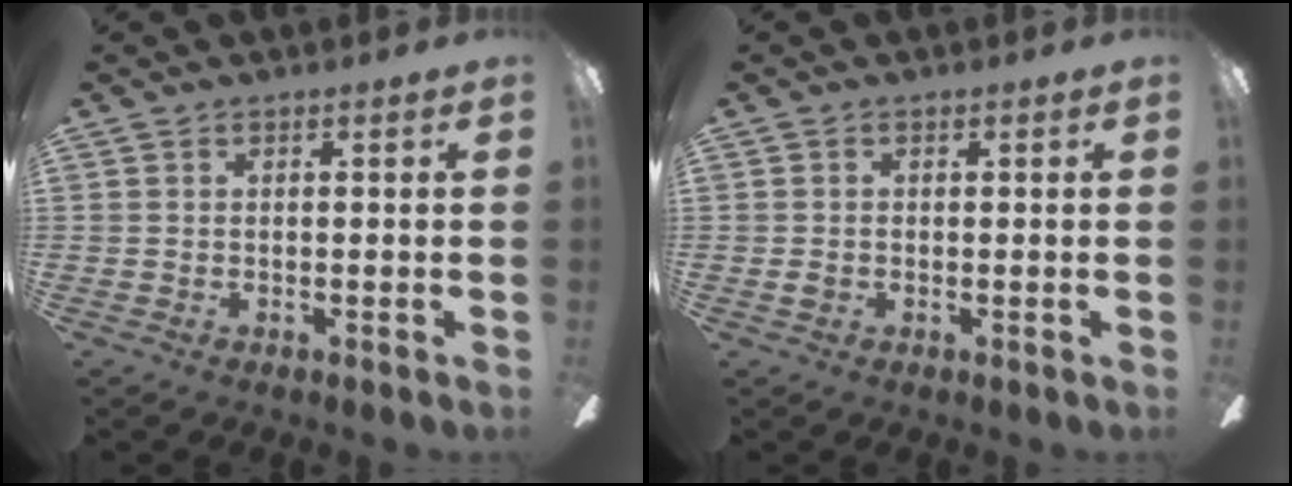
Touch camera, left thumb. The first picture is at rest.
{"total": 1.2, "force": [-0.1, 1.0, 0.5], "torque": [-0.009, 0.005, -0.004]}